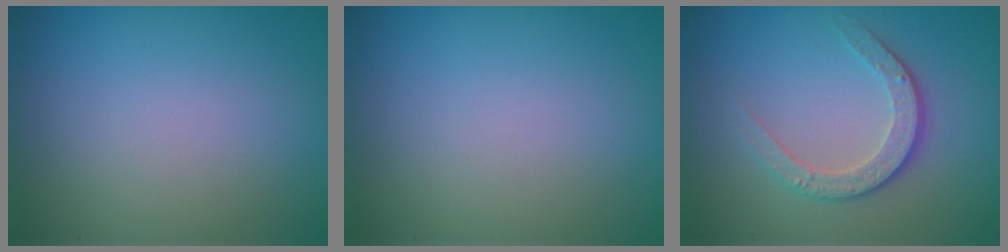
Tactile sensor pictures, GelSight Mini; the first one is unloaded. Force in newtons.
{"total": 0.0}
{"total": 3.5, "press": 2.6, "slide": 2.3}